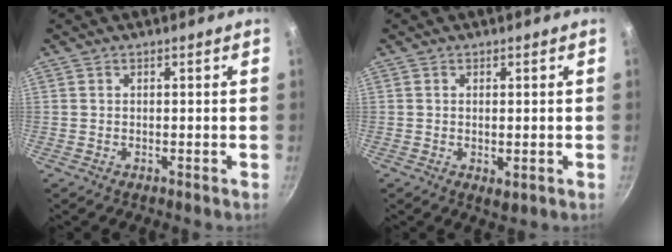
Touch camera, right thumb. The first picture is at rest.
{"total": 2.0, "force": [-0.1, 1.0, 1.7], "torque": [-0.026, -0.007, 0.002]}